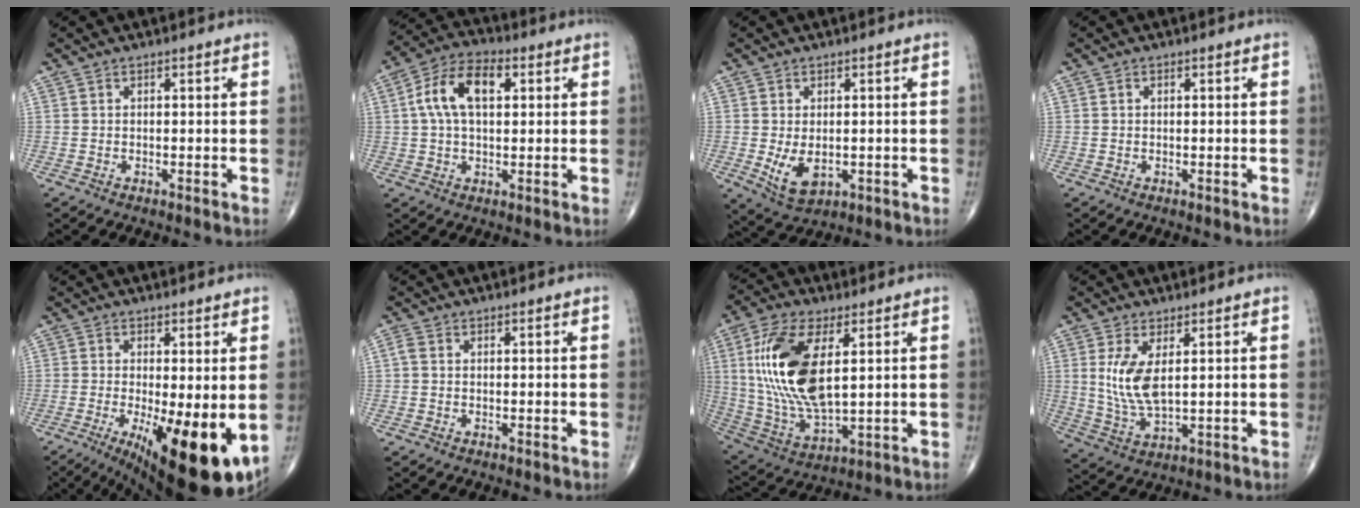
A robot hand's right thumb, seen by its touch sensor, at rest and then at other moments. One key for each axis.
{"total": 11.0, "fx": 2.4, "fy": 6.1, "fz": 8.8, "tx": -0.163, "ty": 0.025, "tz": 0.037}
{"total": 6.2, "fx": -0.9, "fy": 3.7, "fz": 4.9, "tx": -0.080, "ty": -0.014, "tz": -0.003}
{"total": 0.0}
{"total": 17.6, "fx": -4.7, "fy": 5.8, "fz": 15.9, "tx": -0.198, "ty": -0.028, "tz": -0.051}
{"total": 1.2, "fx": 0.0, "fy": 0.8, "fz": 0.8, "tx": -0.019, "ty": 0.002, "tz": -0.003}
{"total": 19.4, "fx": 4.2, "fy": 8.8, "fz": 16.7, "tx": -0.346, "ty": -0.018, "tz": 0.086}
{"total": 8.3, "fx": 1.8, "fy": 3.5, "fz": 7.3, "tx": -0.155, "ty": -0.017, "tz": 0.047}